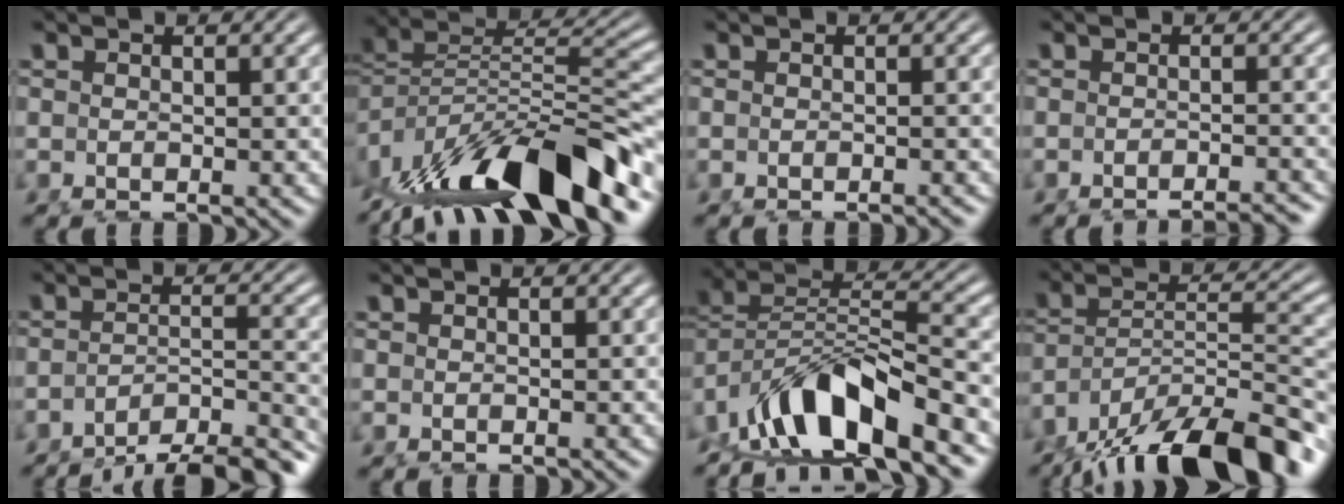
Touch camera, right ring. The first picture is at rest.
{"total": 12.9, "force": [-4.7, 7.1, 9.7], "torque": [-0.180, -0.036, -0.057]}
{"total": 0.9, "force": [-0.8, -0.3, 0.3], "torque": [-0.005, 0.001, -0.012]}
{"total": 5.2, "force": [-5.0, 0.4, 1.4], "torque": [-0.007, -0.007, -0.074]}
{"total": 10.6, "force": [-8.4, 4.2, 5.0], "torque": [-0.065, -0.038, -0.117]}
{"total": 0.0}
{"total": 8.7, "force": [-3.5, 5.0, 6.3], "torque": [-0.127, -0.026, -0.050]}
{"total": 13.0, "force": [-7.5, 7.7, 7.4], "torque": [-0.147, -0.039, -0.114]}